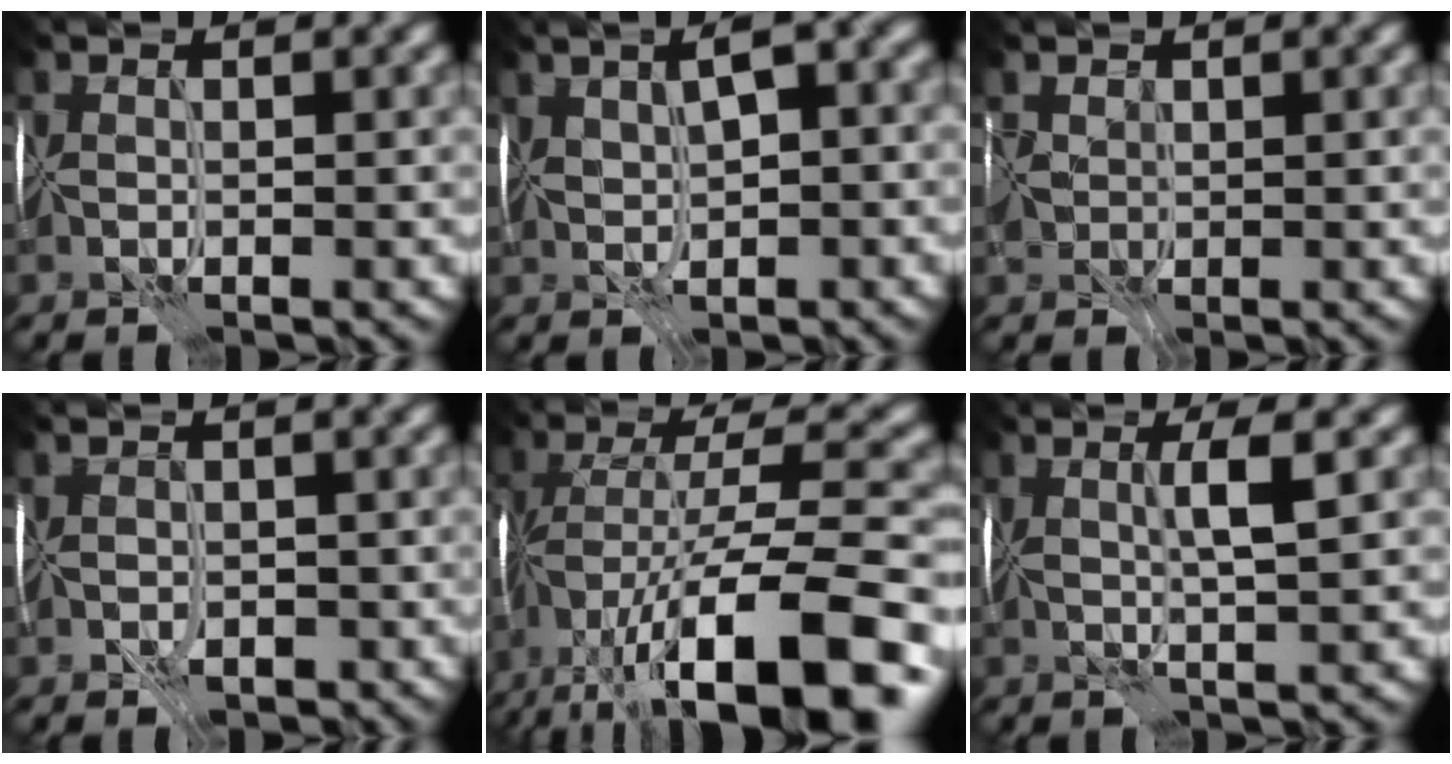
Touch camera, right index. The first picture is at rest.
{"total": 4.7, "force": [1.9, 2.1, 3.8], "torque": [-0.056, 0.018, 0.032]}
{"total": 2.1, "force": [0.8, 1.6, 1.1], "torque": [-0.021, 0.005, 0.009]}
{"total": 2.6, "force": [-1.4, 1.9, 1.2], "torque": [-0.008, 0.005, -0.022]}
{"total": 16.1, "force": [-8.1, 4.7, 13.1], "torque": [-0.222, 0.014, -0.141]}
{"total": 2.3, "force": [0.9, -0.3, 2.1], "torque": [-0.037, 0.003, 0.015]}